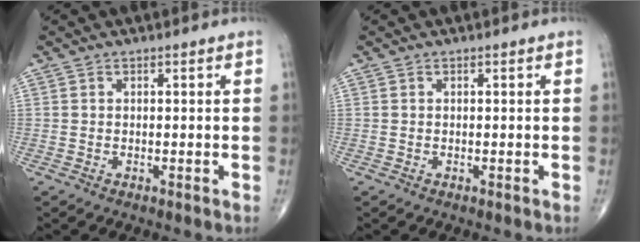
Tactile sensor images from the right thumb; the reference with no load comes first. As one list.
[{"total": 0.0}]